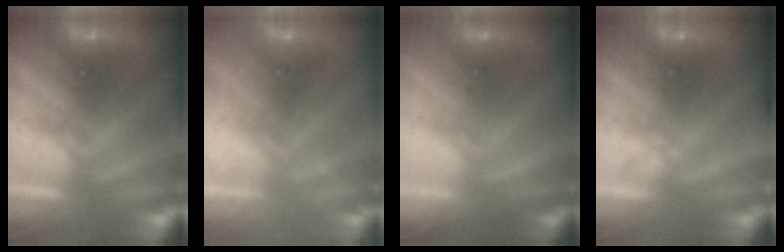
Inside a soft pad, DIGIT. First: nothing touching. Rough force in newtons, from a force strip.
{"total": 2.2}
{"total": 2.2}
{"total": 3.2}